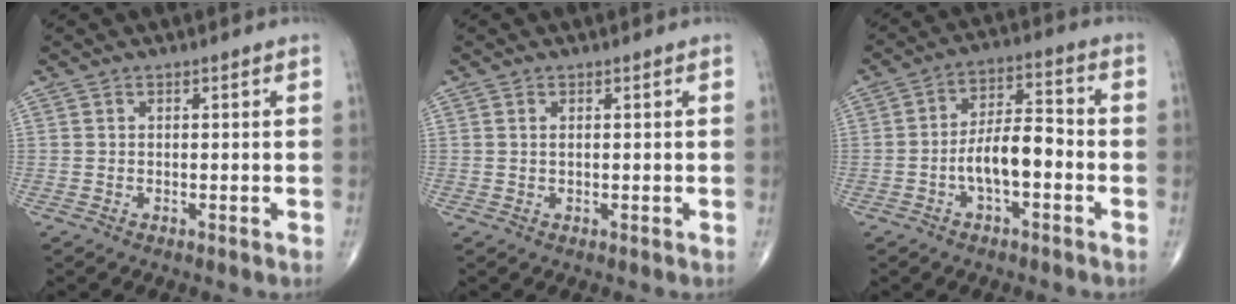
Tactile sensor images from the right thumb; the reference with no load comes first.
{"total": 0.5, "force": [0.2, 0.2, 0.5], "torque": [-0.012, 0.002, 0.004]}
{"total": 8.8, "force": [-2.6, 3.7, 7.6], "torque": [-0.126, 0.039, -0.051]}